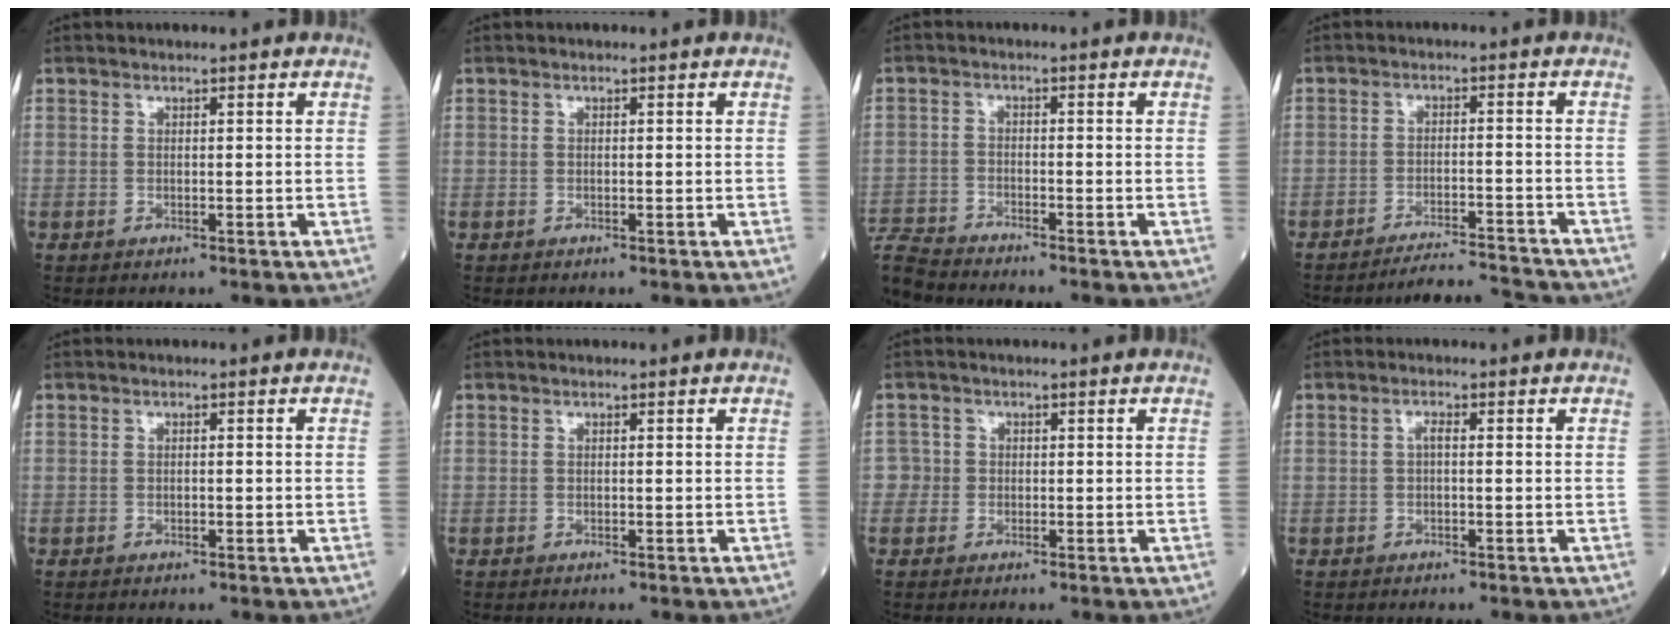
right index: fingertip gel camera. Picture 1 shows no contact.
{"total": 0.0}
{"total": 8.2, "force": [-7.9, 1.5, 1.6], "torque": [-0.047, -0.003, -0.148]}
{"total": 8.5, "force": [-8.4, -0.1, 0.7], "torque": [-0.019, 0.010, -0.137]}
{"total": 0.8, "force": [-0.1, 0.6, 0.6], "torque": [-0.019, 0.003, -0.001]}
{"total": 0.0}
{"total": 2.8, "force": [-0.5, 2.7, 0.1], "torque": [0.002, 0.011, -0.014]}
{"total": 1.6, "force": [0.1, 0.8, 1.4], "torque": [-0.036, 0.005, 0.001]}